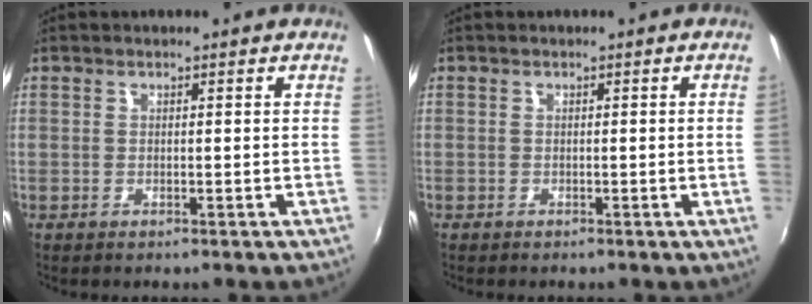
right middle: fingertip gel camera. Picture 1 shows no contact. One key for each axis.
{"total": 1.1, "fx": 0.0, "fy": -0.7, "fz": 0.9, "tx": -0.005, "ty": -0.009, "tz": 0.000}